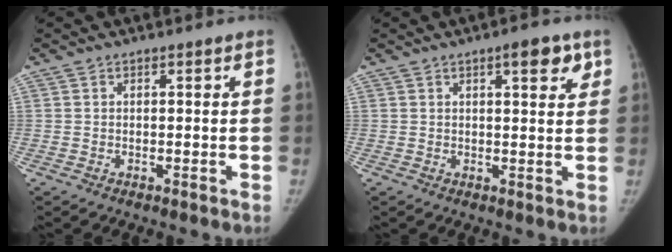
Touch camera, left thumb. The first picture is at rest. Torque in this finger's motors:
{"motor_torque": [0.18, -0.32, 0.84, -0.03, 0.09]}